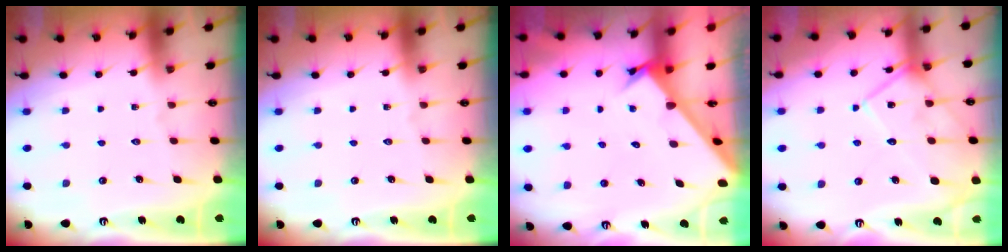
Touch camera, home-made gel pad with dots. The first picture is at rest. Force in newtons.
{"total": 0.0}
{"total": 2.6, "press": 2.6, "slide": 0.3}
{"total": 14.5, "press": 14.5, "slide": 1.0}